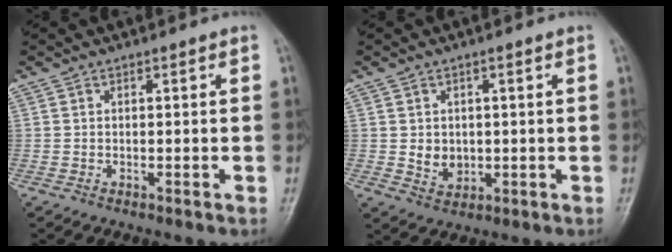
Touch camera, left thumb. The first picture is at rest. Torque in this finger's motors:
{"motor_torque": [-0.05, 0.07, 0.05, 0.00, 0.00]}